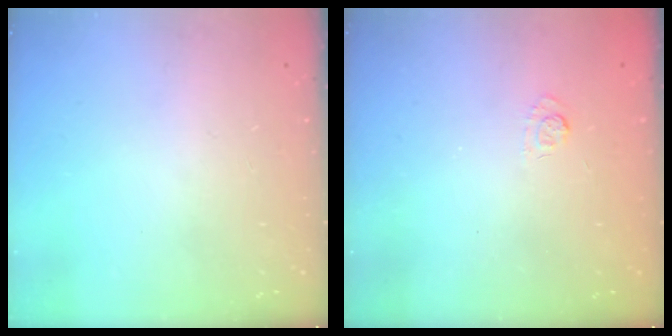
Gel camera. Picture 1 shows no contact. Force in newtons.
{"total": 2.2, "press": 1.6, "slide": 1.4}